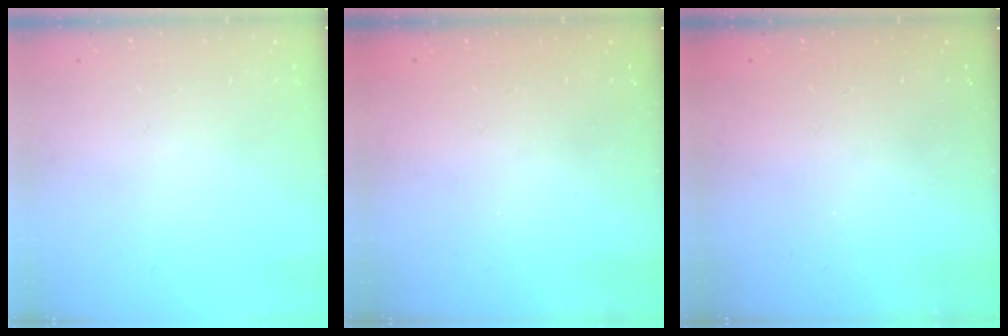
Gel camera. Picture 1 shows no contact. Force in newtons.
{"total": 2.2, "press": 2.1, "slide": 0.7}
{"total": 2.3, "press": 2.2, "slide": 0.8}